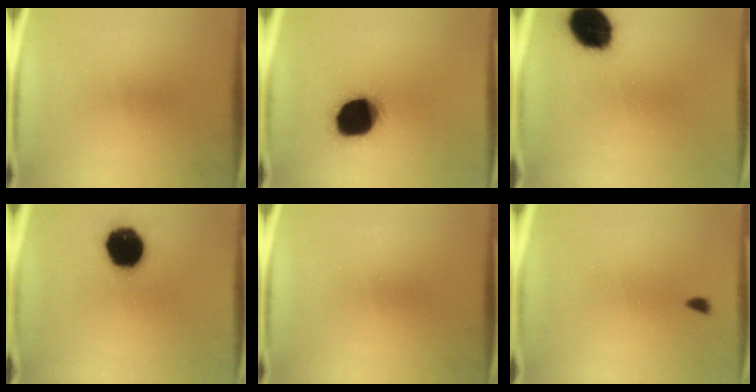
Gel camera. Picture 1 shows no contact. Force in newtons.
{"total": 19.4}
{"total": 14.5}
{"total": 16.9}
{"total": 0.0}
{"total": 1.1}